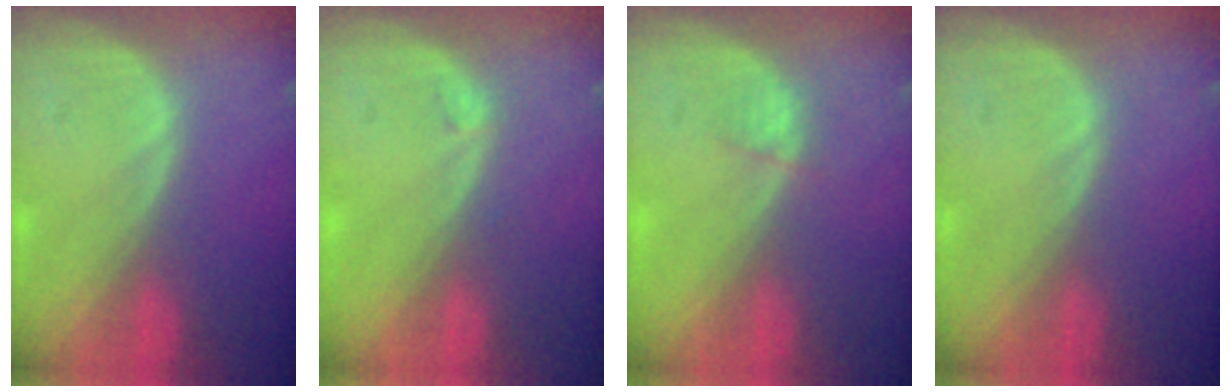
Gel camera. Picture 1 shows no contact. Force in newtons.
{"total": 0.6, "press": 0.6, "slide": 0.2}
{"total": 1.1, "press": 1.0, "slide": 0.4}
{"total": 0.0}